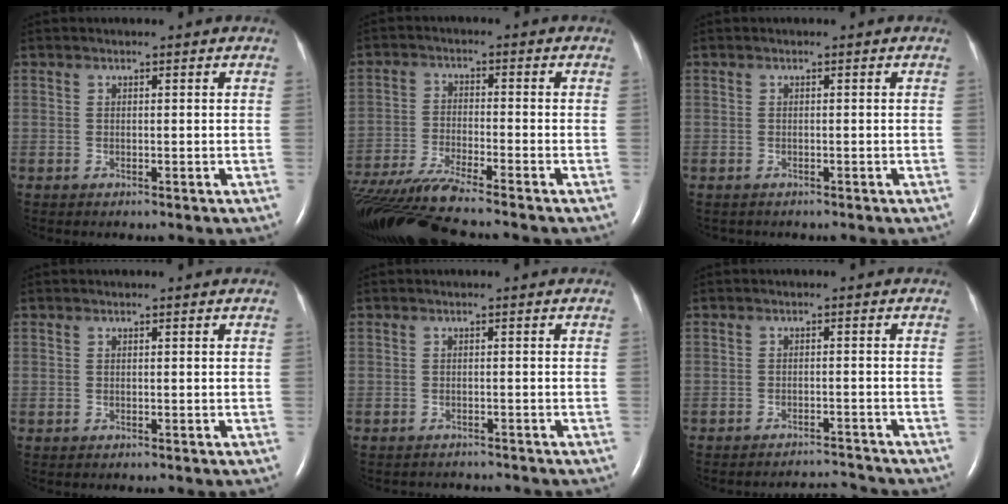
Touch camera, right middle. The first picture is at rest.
{"total": 12.0, "force": [-10.8, -1.4, 5.2], "torque": [-0.092, -0.024, -0.187]}
{"total": 0.5, "force": [-0.5, 0.3, 0.0], "torque": [-0.009, 0.001, -0.006]}
{"total": 0.0}
{"total": 3.8, "force": [-3.8, 0.5, 0.3], "torque": [0.001, -0.008, -0.049]}
{"total": 4.9, "force": [-4.7, -0.9, -1.0], "torque": [0.009, 0.000, -0.072]}